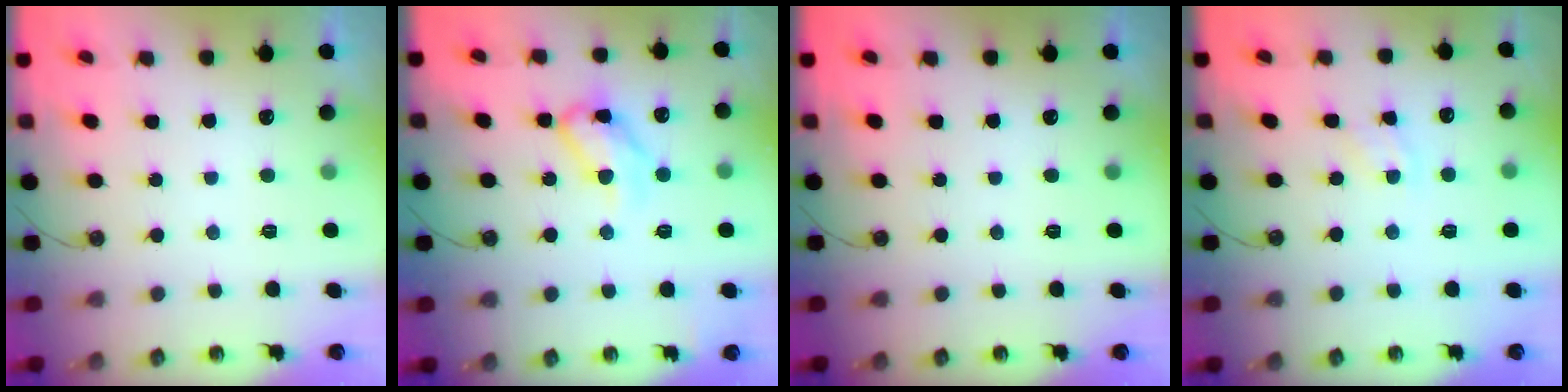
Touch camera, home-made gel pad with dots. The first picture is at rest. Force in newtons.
{"total": 11.5, "press": 11.4, "slide": 1.6}
{"total": 0.0}
{"total": 3.6, "press": 3.6, "slide": 0.4}